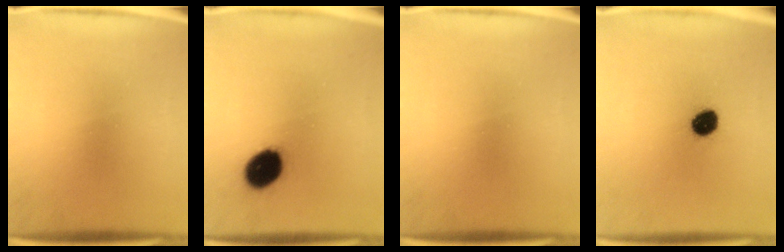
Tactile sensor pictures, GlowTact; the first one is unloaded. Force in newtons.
{"total": 9.8}
{"total": 0.0}
{"total": 7.6}